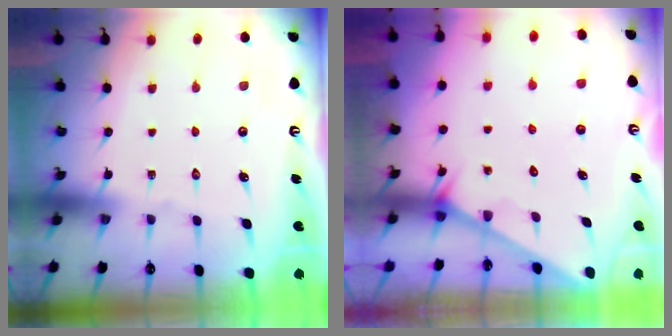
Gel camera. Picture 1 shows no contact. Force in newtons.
{"total": 1.6, "press": 1.6, "slide": 0.1}